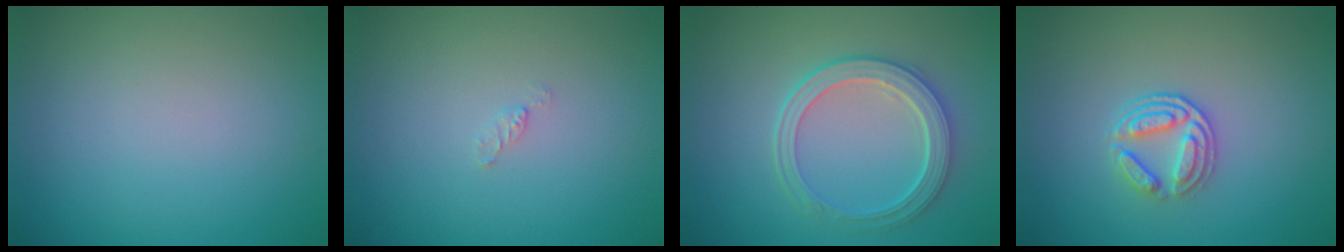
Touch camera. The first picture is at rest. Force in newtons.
{"total": 0.6, "press": 0.6, "slide": 0.1}
{"total": 4.3, "press": 3.7, "slide": 2.2}
{"total": 2.6, "press": 2.1, "slide": 1.6}